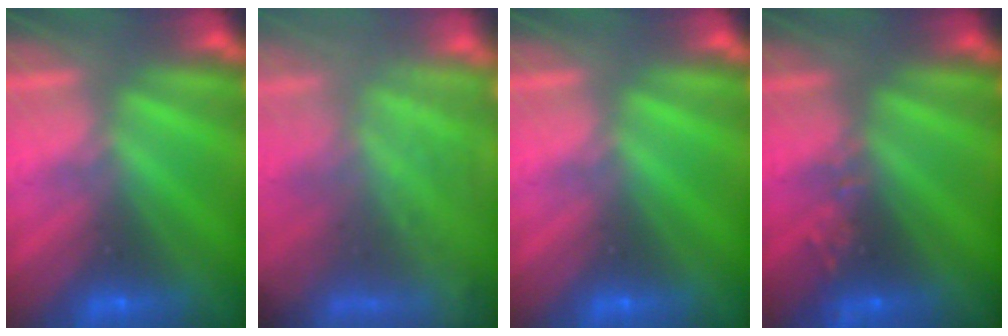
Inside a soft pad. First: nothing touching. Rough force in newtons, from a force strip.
{"total": 7.5}
{"total": 0.0}
{"total": 2.4}